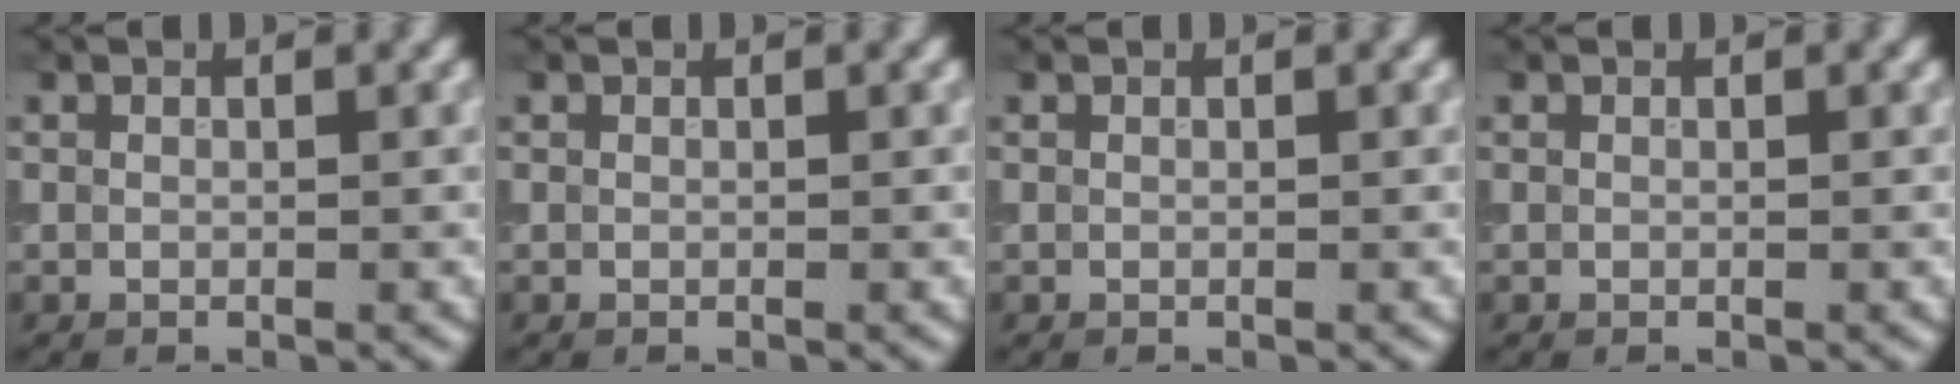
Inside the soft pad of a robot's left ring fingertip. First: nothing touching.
{"total": 0.0}
{"total": 0.0}
{"total": 0.0}